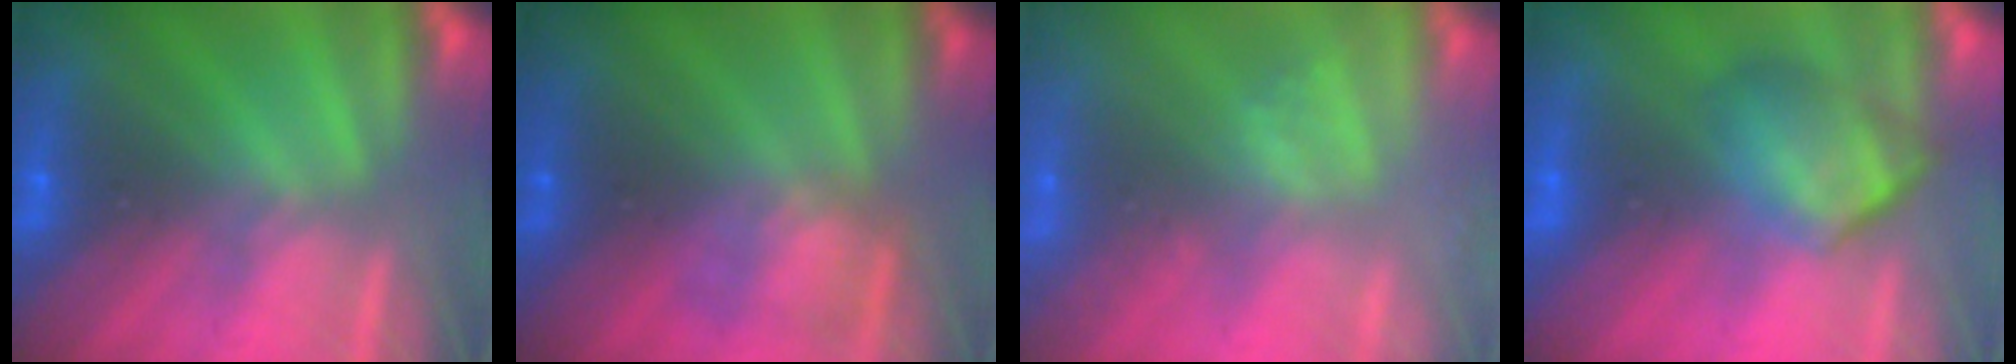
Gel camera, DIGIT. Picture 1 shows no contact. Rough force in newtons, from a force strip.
{"total": 2.3}
{"total": 2.1}
{"total": 4.6}